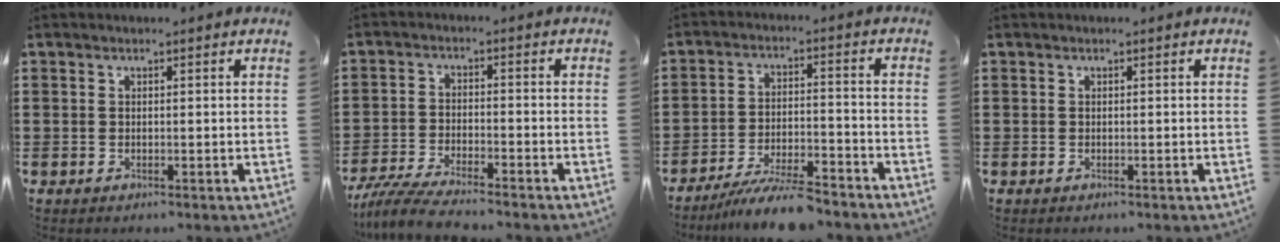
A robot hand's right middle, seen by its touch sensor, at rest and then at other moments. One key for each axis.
{"total": 5.4, "fx": -5.1, "fy": 0.1, "fz": 2.0, "tx": -0.051, "ty": -0.012, "tz": -0.100}
{"total": 8.0, "fx": -7.3, "fy": 0.4, "fz": 3.3, "tx": -0.055, "ty": 0.004, "tz": -0.133}
{"total": 0.0}